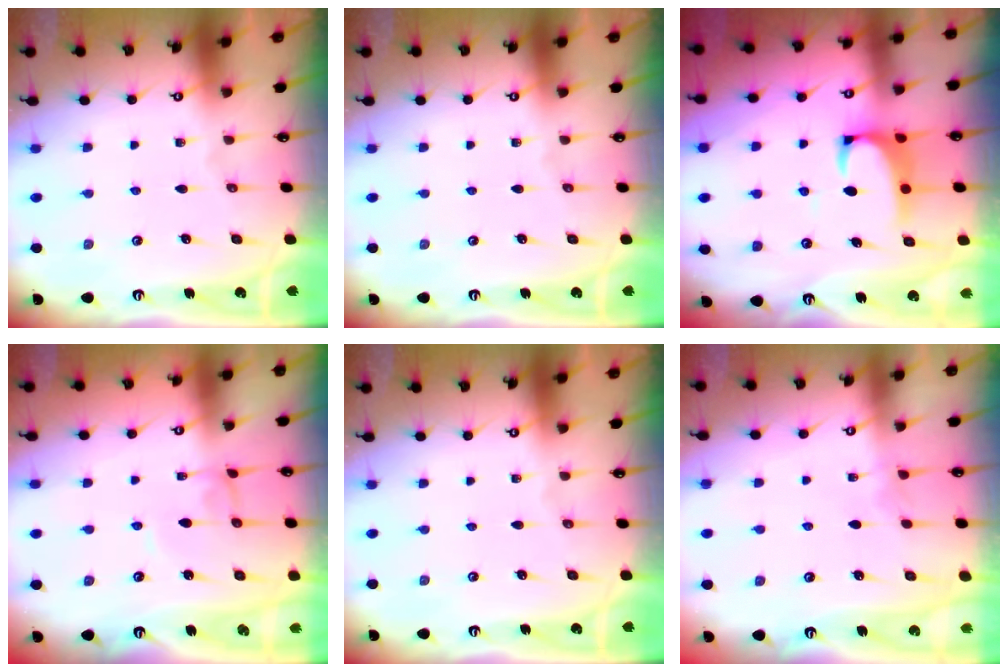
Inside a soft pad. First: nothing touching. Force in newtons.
{"total": 0.0}
{"total": 2.2, "press": 2.0, "slide": 1.0}
{"total": 1.5, "press": 1.4, "slide": 0.1}
{"total": 0.0}
{"total": 3.6, "press": 3.6, "slide": 0.4}